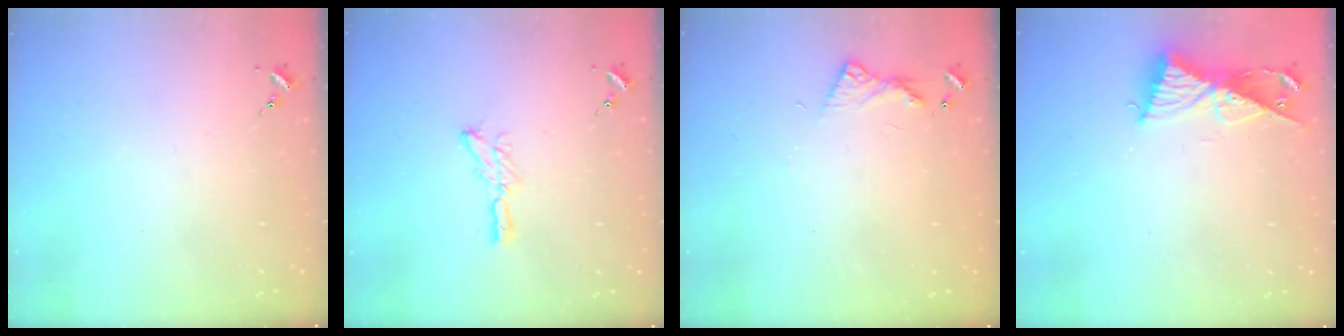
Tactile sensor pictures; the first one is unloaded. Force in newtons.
{"total": 6.6, "press": 6.6, "slide": 0.2}
{"total": 6.5, "press": 6.5, "slide": 0.8}
{"total": 9.9, "press": 9.9, "slide": 0.6}